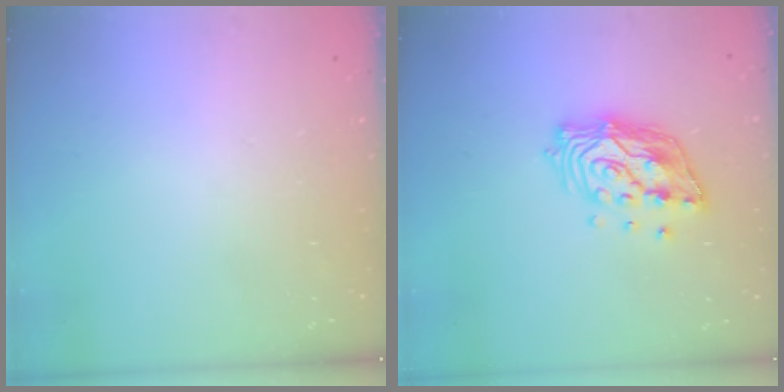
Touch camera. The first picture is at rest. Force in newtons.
{"total": 14.3, "press": 14.1, "slide": 2.0}